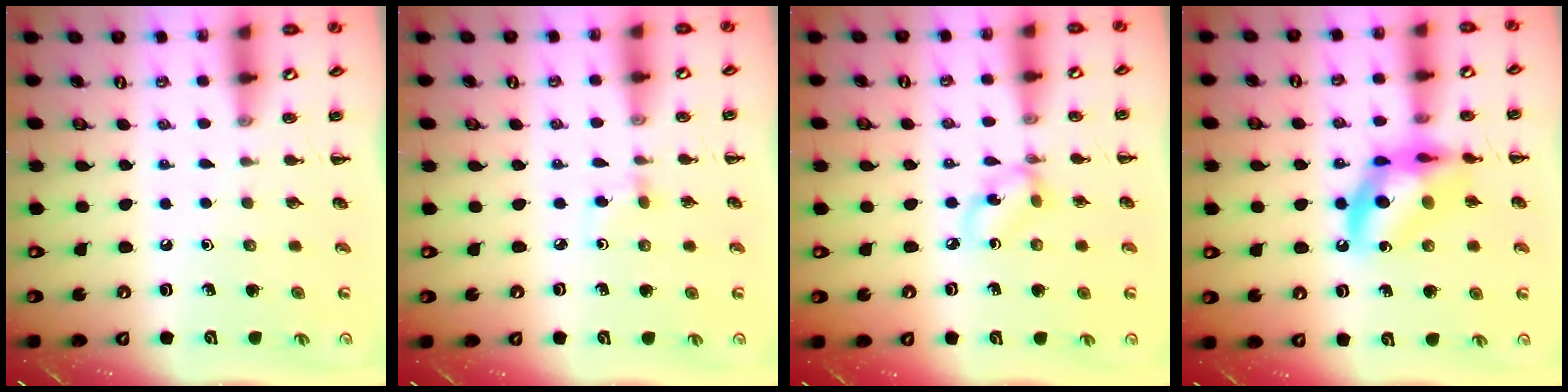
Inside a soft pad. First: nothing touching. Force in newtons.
{"total": 2.5, "press": 2.3, "slide": 1.0}
{"total": 5.0, "press": 4.9, "slide": 1.2}
{"total": 15.0, "press": 14.7, "slide": 3.1}